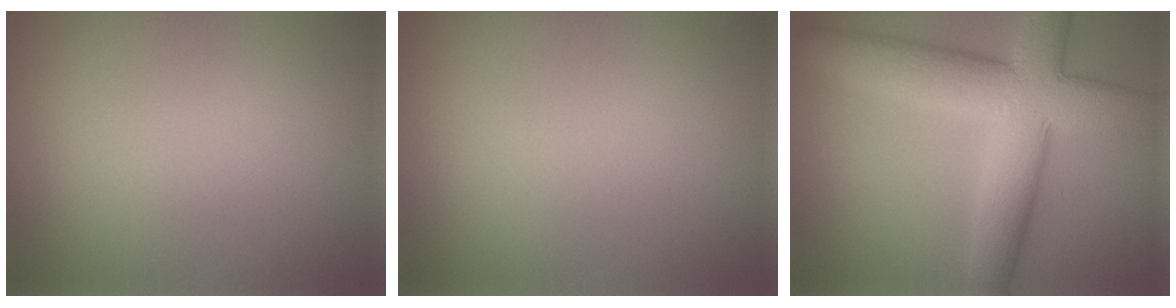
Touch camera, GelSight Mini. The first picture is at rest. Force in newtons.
{"total": 0.0}
{"total": 9.2, "press": 9.2, "slide": 0.4}